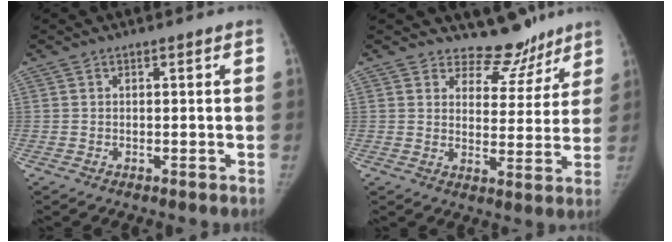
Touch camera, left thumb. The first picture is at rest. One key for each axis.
{"total": 8.4, "fx": 7.3, "fy": 4.1, "fz": 0.7, "tx": 0.030, "ty": -0.066, "tz": 0.100}